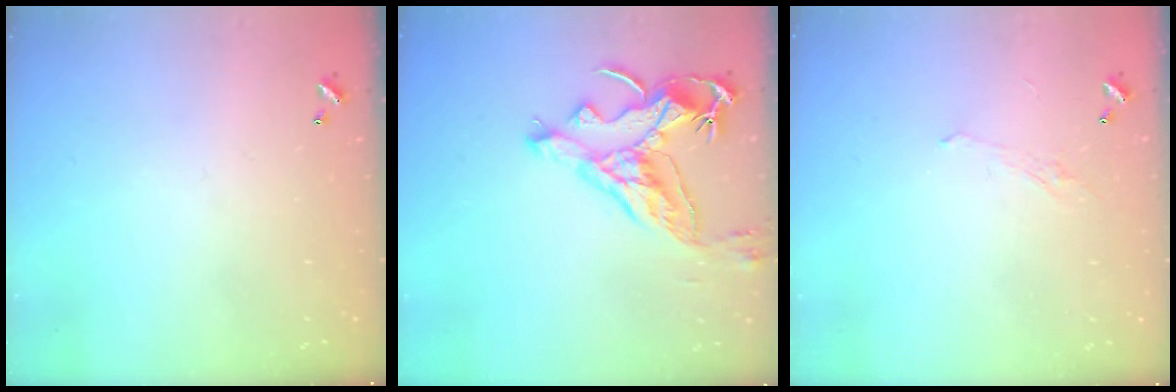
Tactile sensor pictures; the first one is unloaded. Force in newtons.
{"total": 9.5, "press": 9.3, "slide": 1.9}
{"total": 0.9, "press": 0.7, "slide": 0.6}